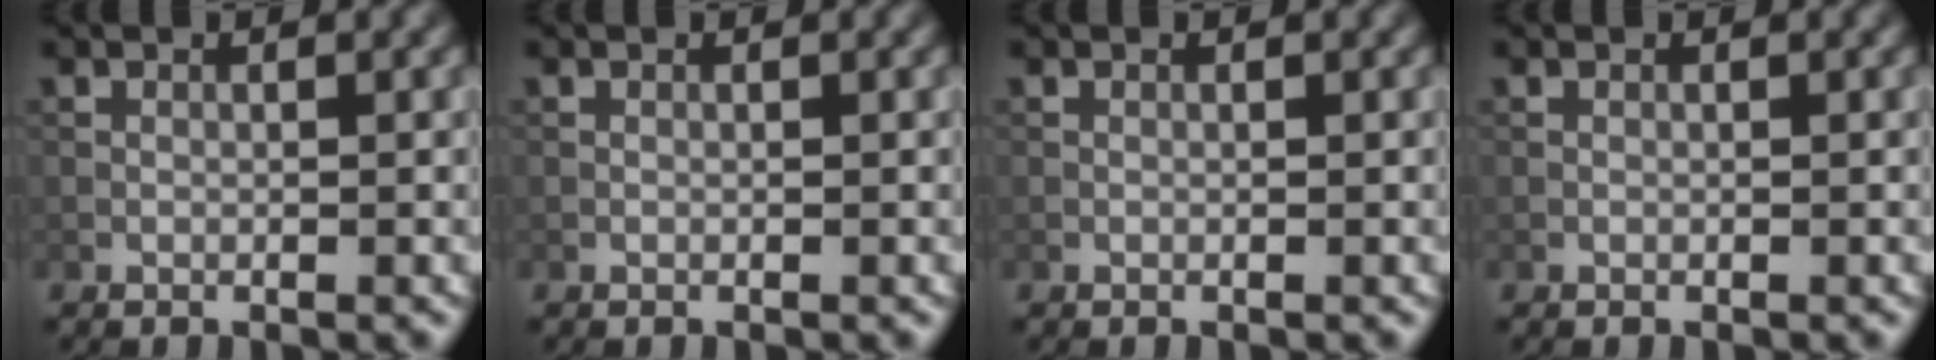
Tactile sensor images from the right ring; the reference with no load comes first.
{"total": 0.0}
{"total": 0.0}
{"total": 0.0}